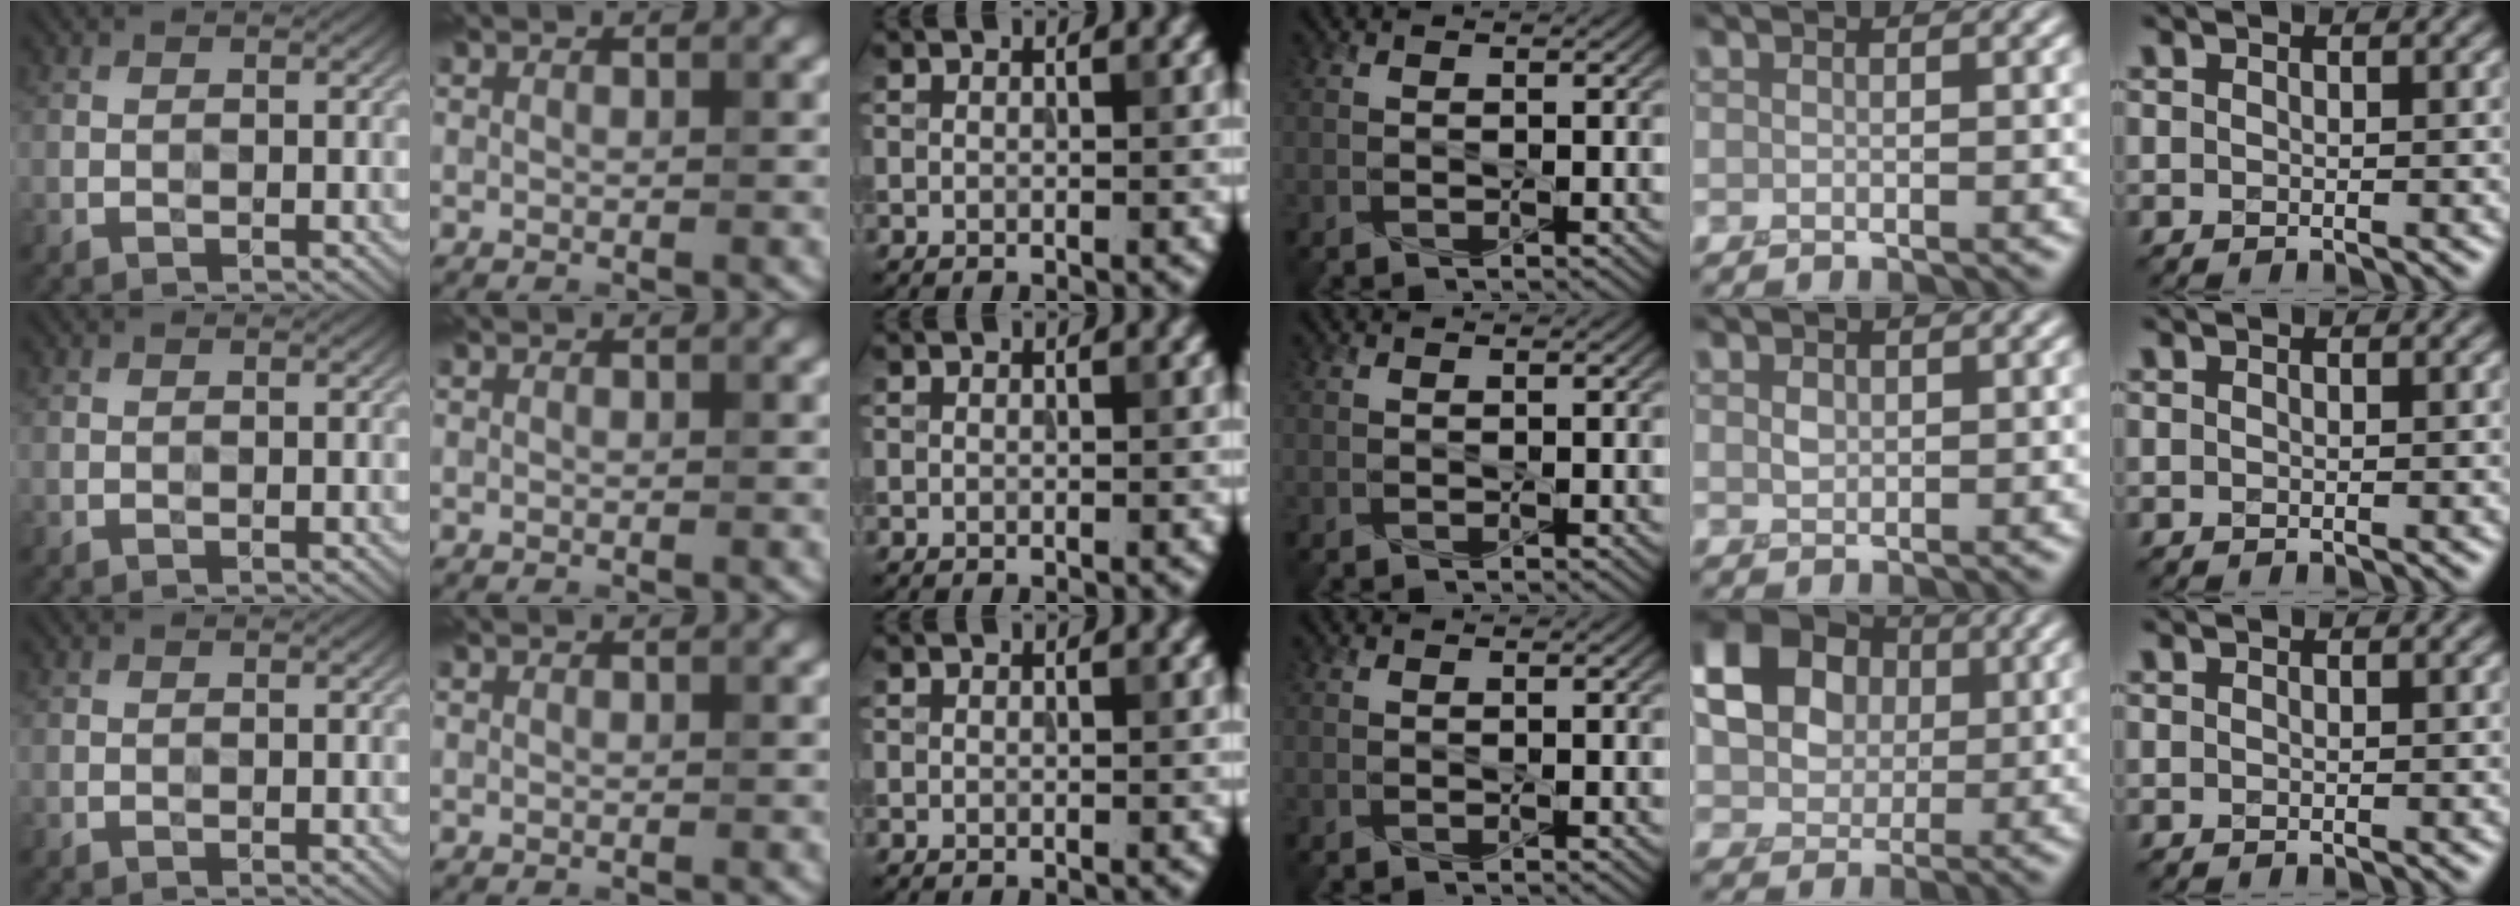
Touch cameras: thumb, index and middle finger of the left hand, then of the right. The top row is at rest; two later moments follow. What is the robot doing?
{"motion": "press", "object": "joystick"}